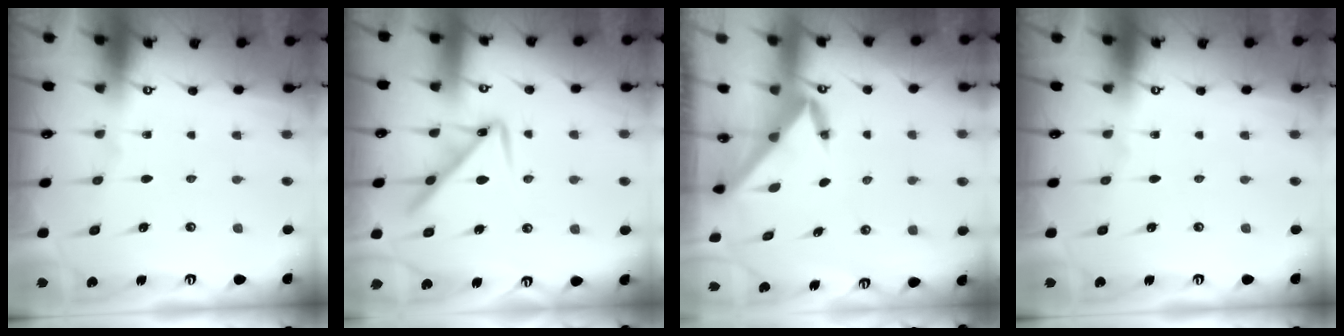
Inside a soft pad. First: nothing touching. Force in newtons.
{"total": 10.3, "press": 10.3, "slide": 0.4}
{"total": 3.4, "press": 3.4, "slide": 0.3}
{"total": 0.0}